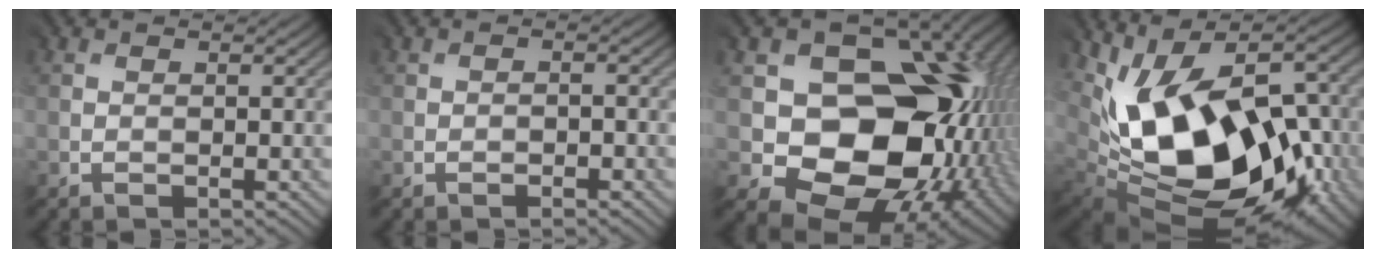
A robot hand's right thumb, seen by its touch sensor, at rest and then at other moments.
{"total": 0.8, "force": [-0.6, 0.1, 0.5], "torque": [-0.002, 0.000, -0.012]}
{"total": 16.4, "force": [-0.2, 12.8, 10.2], "torque": [-0.135, -0.039, 0.010]}
{"total": 16.8, "force": [-0.9, 10.5, 13.1], "torque": [-0.202, -0.009, -0.008]}